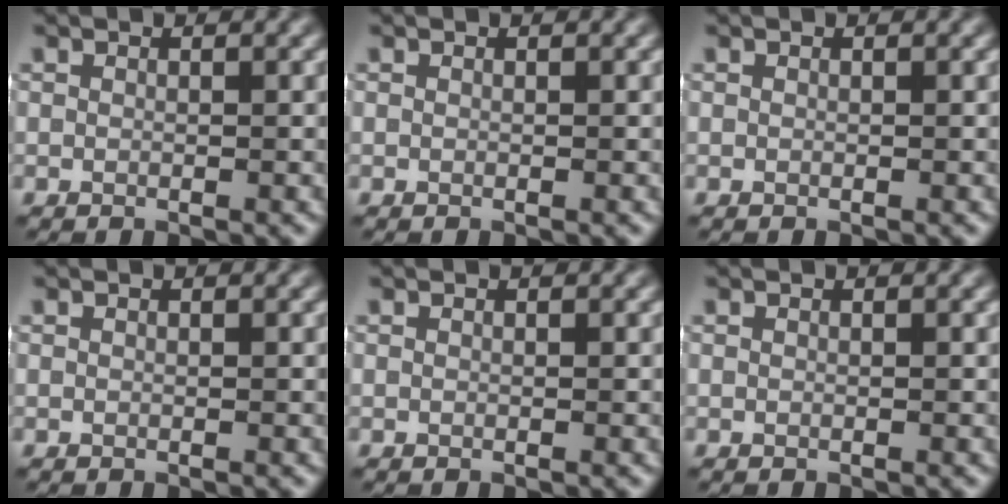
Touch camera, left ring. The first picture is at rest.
{"total": 0.0}
{"total": 0.0}
{"total": 0.0}
{"total": 0.0}
{"total": 0.0}